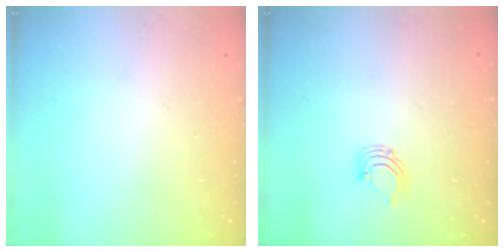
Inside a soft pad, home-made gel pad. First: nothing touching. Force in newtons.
{"total": 3.4, "press": 3.4, "slide": 0.3}